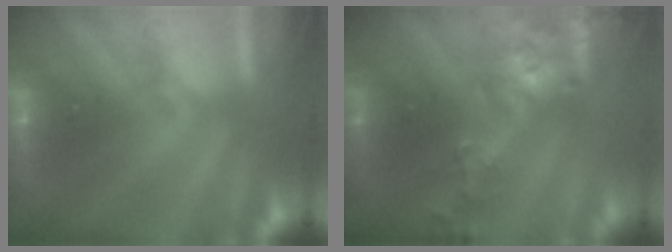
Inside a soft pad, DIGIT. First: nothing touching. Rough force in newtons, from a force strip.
{"total": 6.7}